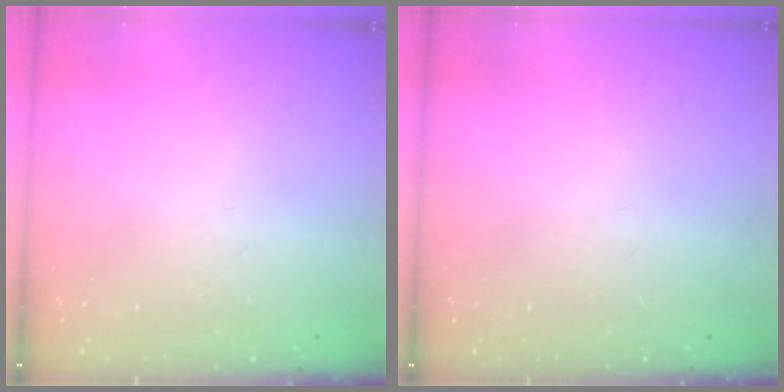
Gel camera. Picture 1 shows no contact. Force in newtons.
{"total": 0.0}